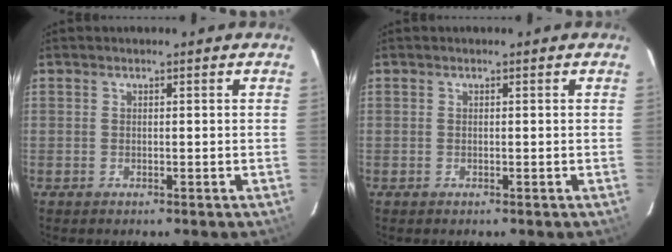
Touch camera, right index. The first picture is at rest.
{"total": 0.0}